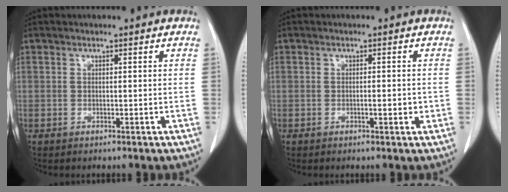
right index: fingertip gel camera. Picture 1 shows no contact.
{"total": 1.7, "force": [-0.3, 0.4, 1.6], "torque": [-0.026, 0.000, -0.005]}